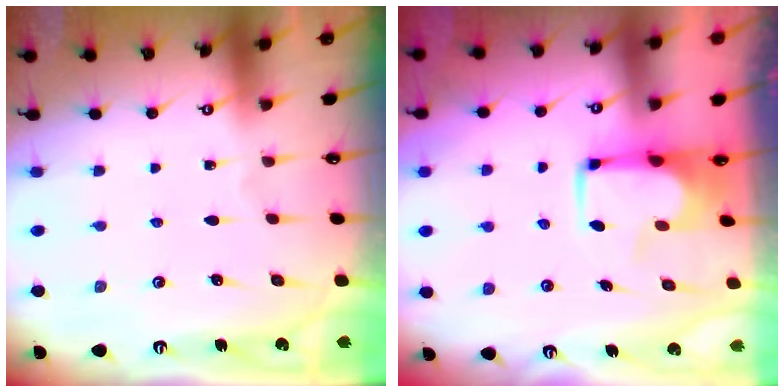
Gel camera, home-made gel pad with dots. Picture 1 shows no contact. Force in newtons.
{"total": 2.2, "press": 2.2, "slide": 0.5}